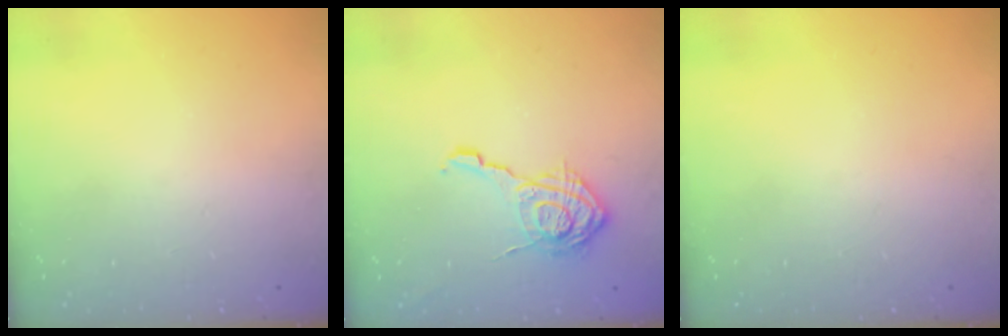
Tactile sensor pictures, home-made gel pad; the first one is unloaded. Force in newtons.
{"total": 14.5, "press": 14.5, "slide": 0.4}
{"total": 0.0}